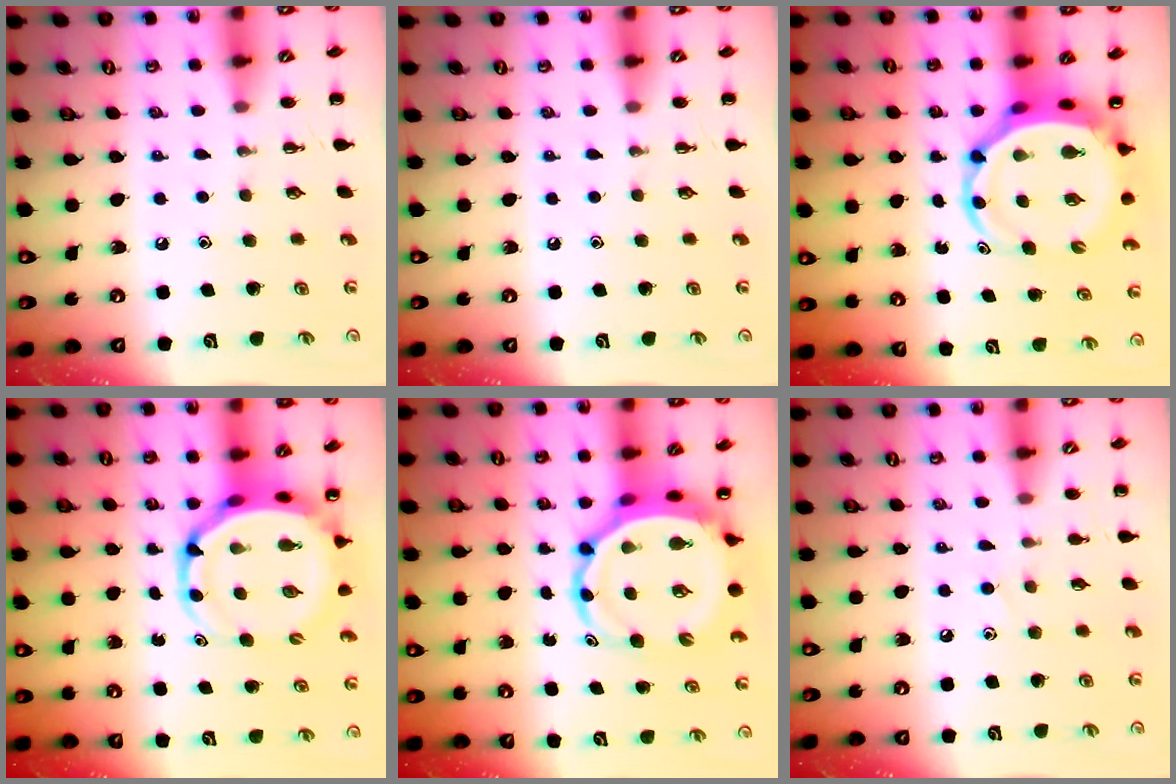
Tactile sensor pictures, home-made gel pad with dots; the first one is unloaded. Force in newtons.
{"total": 0.0}
{"total": 7.7, "press": 7.4, "slide": 2.1}
{"total": 7.2, "press": 6.9, "slide": 2.2}
{"total": 8.8, "press": 8.2, "slide": 3.0}
{"total": 5.4, "press": 5.0, "slide": 1.9}